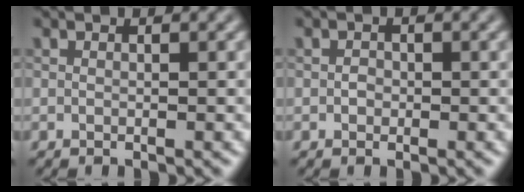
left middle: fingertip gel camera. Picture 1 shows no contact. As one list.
[{"total": 0.8, "force": [-0.1, 0.7, 0.3], "torque": [-0.003, -0.002, -0.005]}]